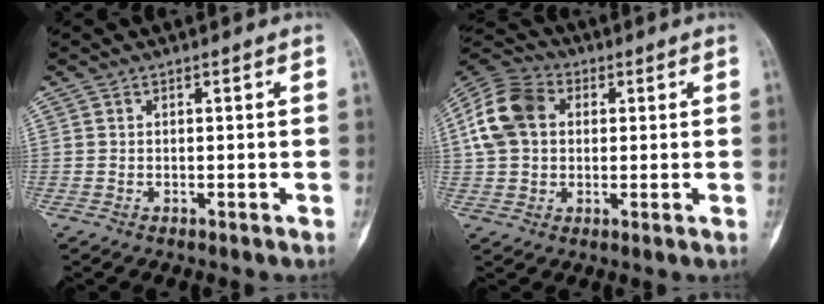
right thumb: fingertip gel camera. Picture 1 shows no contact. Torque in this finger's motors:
{"motor_torque": [-0.13, 0.43, 0.92, 0.18, 0.06]}